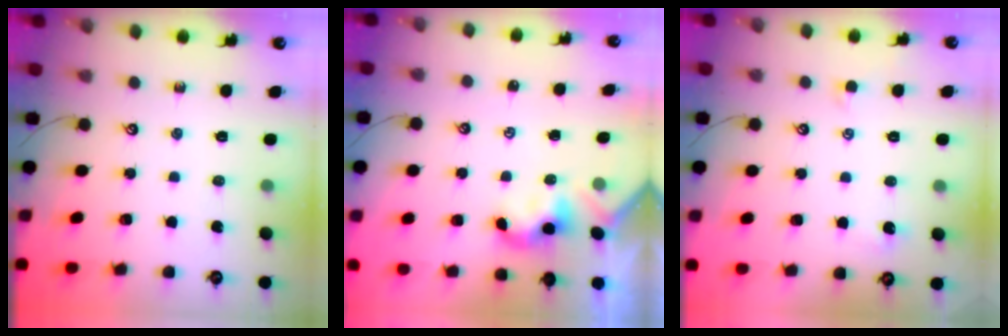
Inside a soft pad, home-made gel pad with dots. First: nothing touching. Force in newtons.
{"total": 2.2, "press": 2.2, "slide": 0.2}
{"total": 0.7, "press": 0.5, "slide": 0.5}